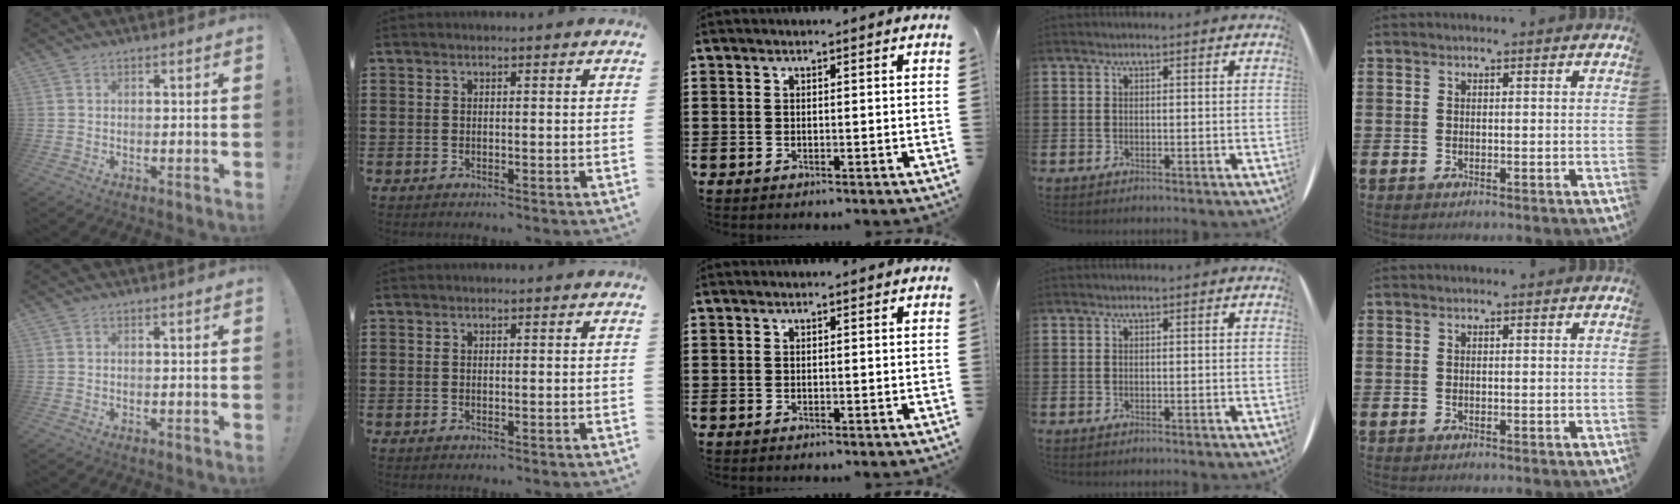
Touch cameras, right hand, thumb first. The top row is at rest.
{}